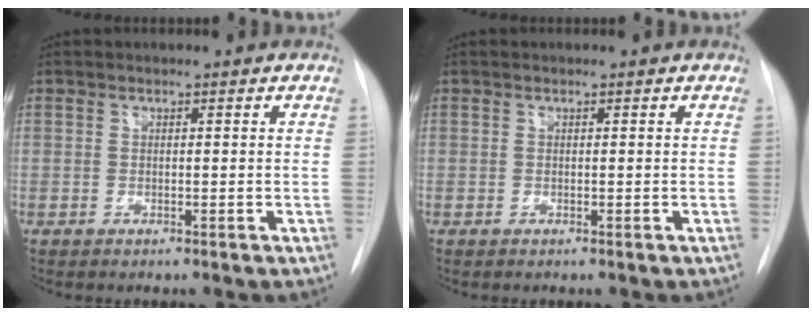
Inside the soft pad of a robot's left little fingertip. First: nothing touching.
{"total": 0.0}